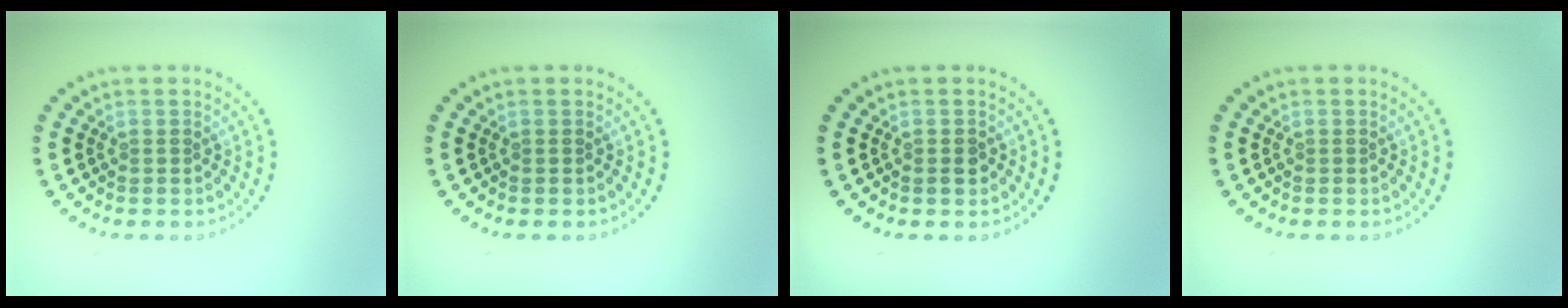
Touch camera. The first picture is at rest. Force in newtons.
{"total": 0.0}
{"total": 1.1, "press": 1.1, "slide": 0.2}
{"total": 0.0}